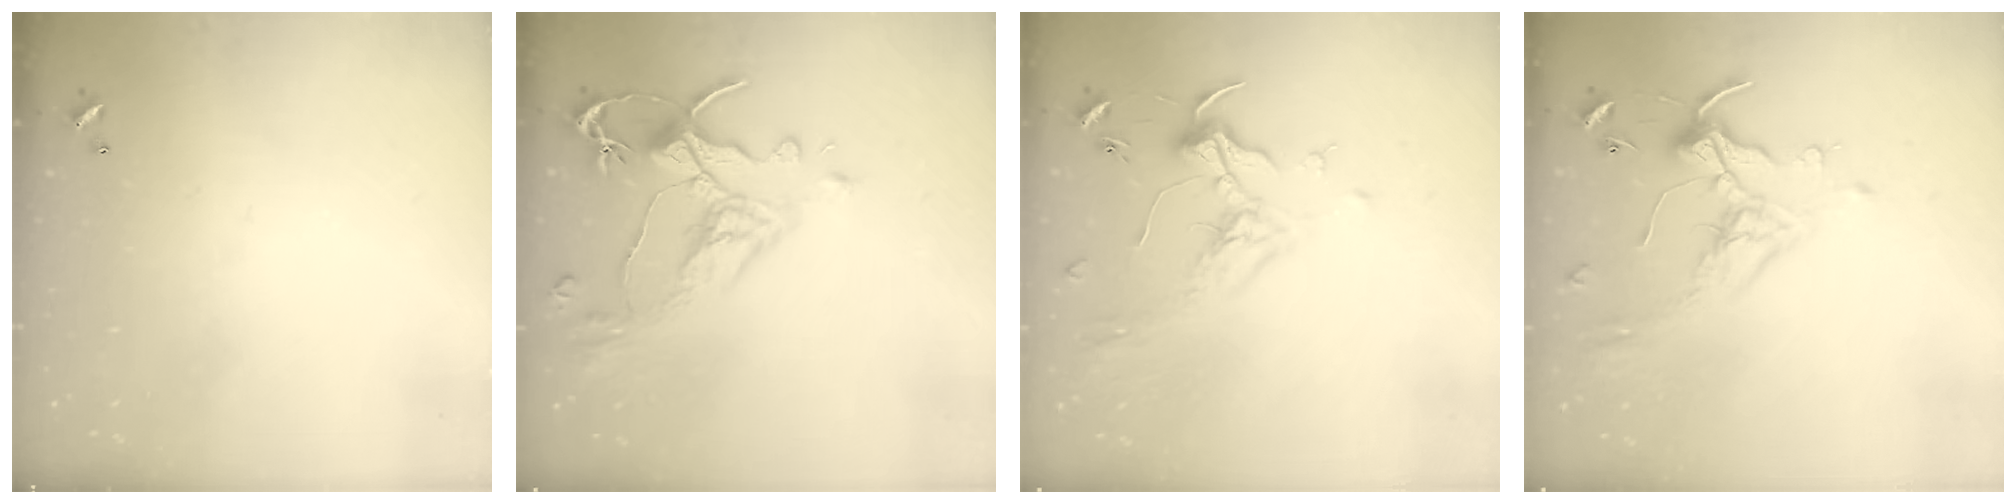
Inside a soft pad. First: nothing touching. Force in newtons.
{"total": 6.2, "press": 6.0, "slide": 1.6}
{"total": 1.8, "press": 1.6, "slide": 0.9}
{"total": 0.9, "press": 0.5, "slide": 0.7}